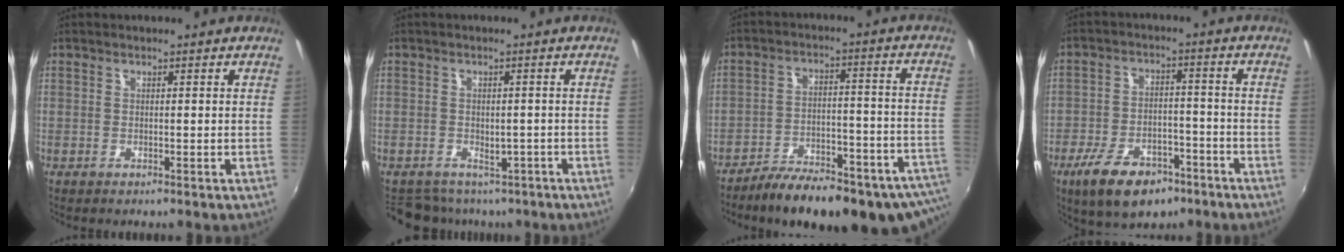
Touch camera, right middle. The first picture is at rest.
{"total": 8.9, "force": [-6.4, 5.4, 3.0], "torque": [-0.073, -0.001, -0.085]}
{"total": 23.0, "force": [-17.9, 7.0, 12.8], "torque": [-0.189, -0.025, -0.231]}
{"total": 13.3, "force": [-8.4, 6.6, 7.8], "torque": [-0.170, -0.008, -0.133]}